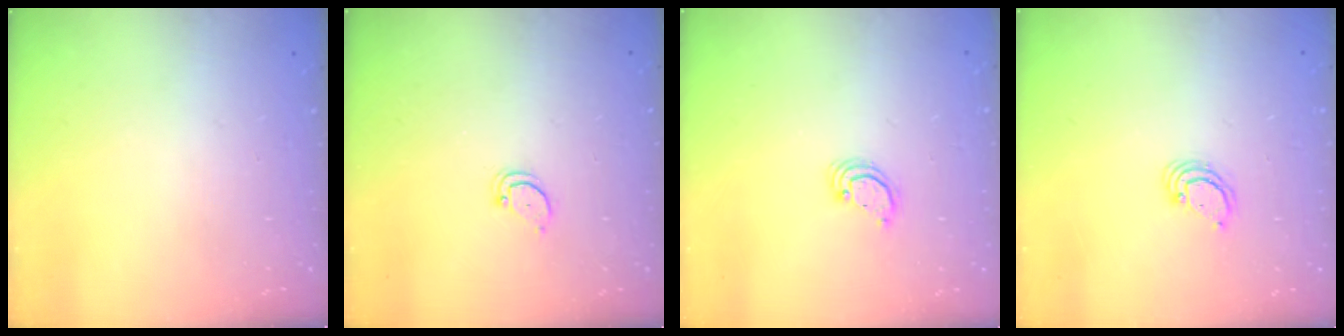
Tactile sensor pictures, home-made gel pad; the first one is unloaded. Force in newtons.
{"total": 3.2, "press": 3.2, "slide": 0.3}
{"total": 2.8, "press": 2.8, "slide": 0.2}
{"total": 2.7, "press": 2.7, "slide": 0.2}